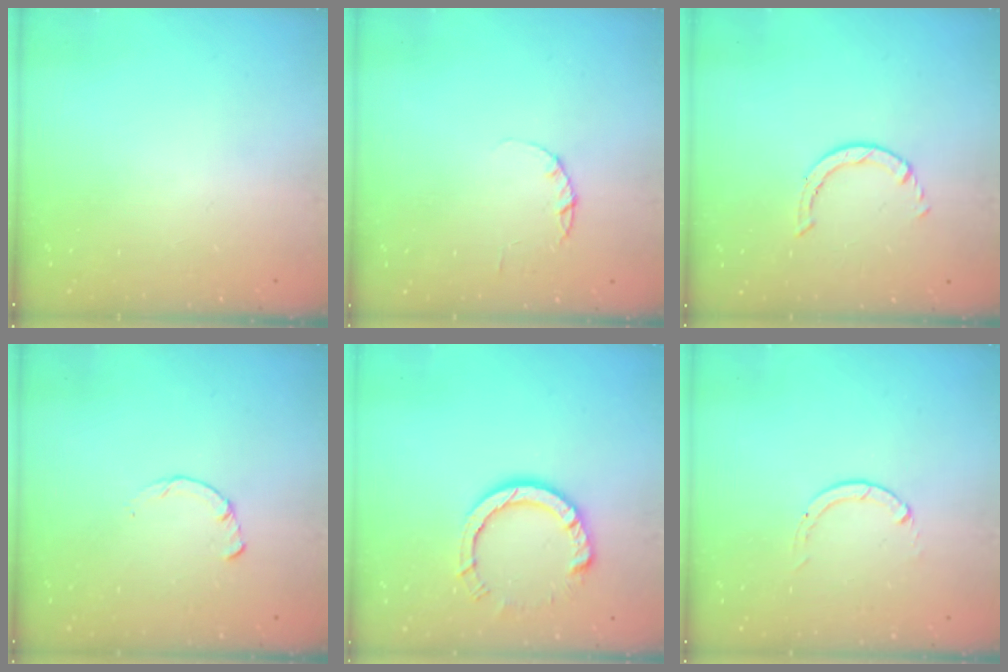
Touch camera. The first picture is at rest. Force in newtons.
{"total": 2.2, "press": 2.2, "slide": 0.4}
{"total": 0.6, "press": 0.6, "slide": 0.1}
{"total": 2.2, "press": 2.2, "slide": 0.3}
{"total": 9.1, "press": 9.1, "slide": 0.7}
{"total": 0.0}